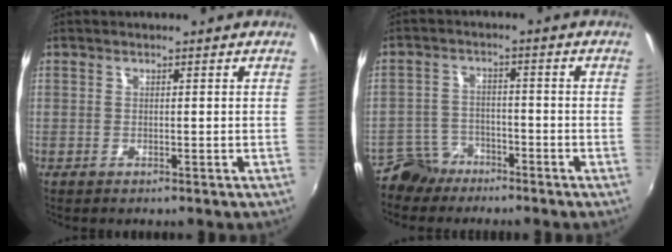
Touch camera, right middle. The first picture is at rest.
{"total": 6.5, "force": [-5.3, 3.7, 0.9], "torque": [-0.032, 0.013, -0.096]}